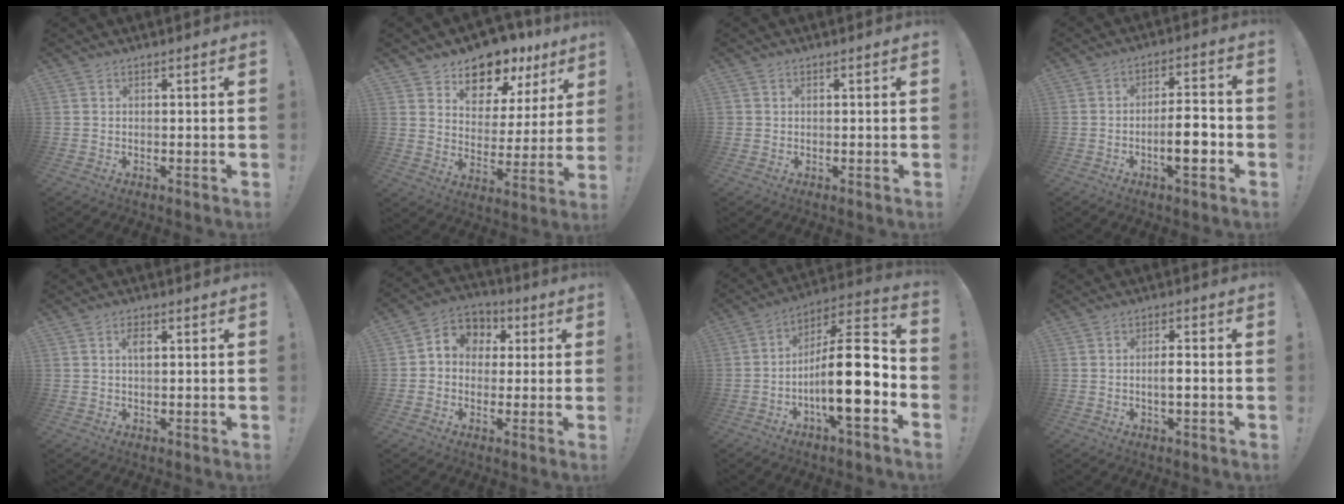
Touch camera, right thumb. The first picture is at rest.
{"total": 12.3, "force": [9.7, 6.4, 3.8], "torque": [-0.049, -0.079, 0.174]}
{"total": 0.7, "force": [0.2, 0.6, -0.3], "torque": [0.005, 0.001, 0.004]}
{"total": 10.5, "force": [-3.6, 2.9, 9.4], "torque": [-0.151, 0.009, -0.066]}
{"total": 2.4, "force": [0.7, 1.2, 1.9], "torque": [-0.027, 0.001, 0.007]}
{"total": 7.4, "force": [0.3, 6.9, 2.7], "torque": [-0.038, 0.008, 0.013]}
{"total": 21.1, "force": [-4.8, 6.6, 19.5], "torque": [-0.330, 0.023, -0.075]}
{"total": 3.5, "force": [-0.9, 0.7, 3.3], "torque": [-0.057, 0.004, -0.019]}